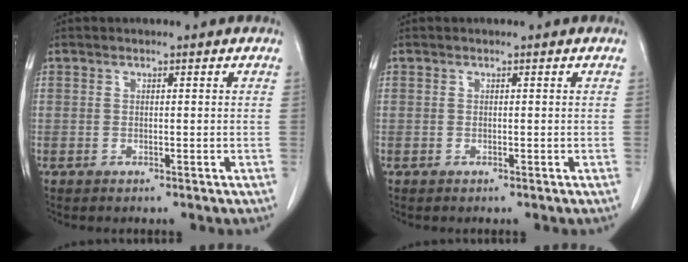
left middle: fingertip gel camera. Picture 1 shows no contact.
{"total": 0.0}